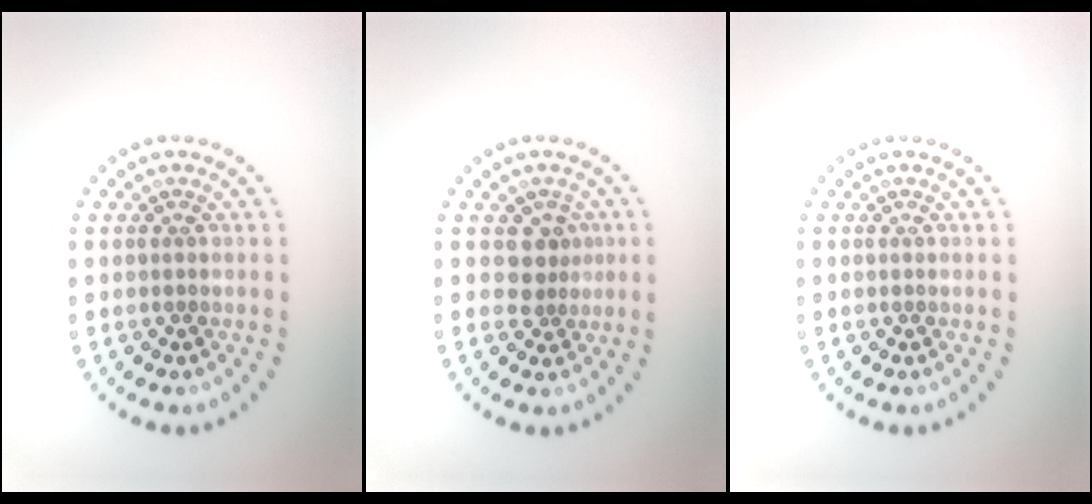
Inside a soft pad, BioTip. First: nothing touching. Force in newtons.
{"total": 2.3, "press": 1.7, "slide": 1.5}
{"total": 0.0}